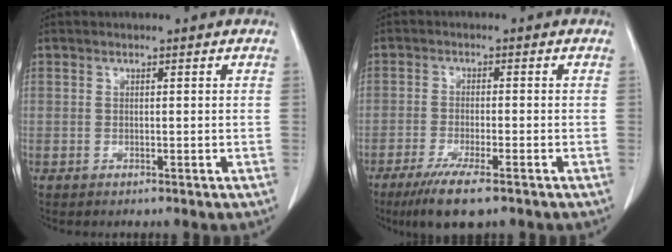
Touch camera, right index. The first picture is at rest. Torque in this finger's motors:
{"motor_torque": [0.80, -0.79, 0.37, 0.12]}